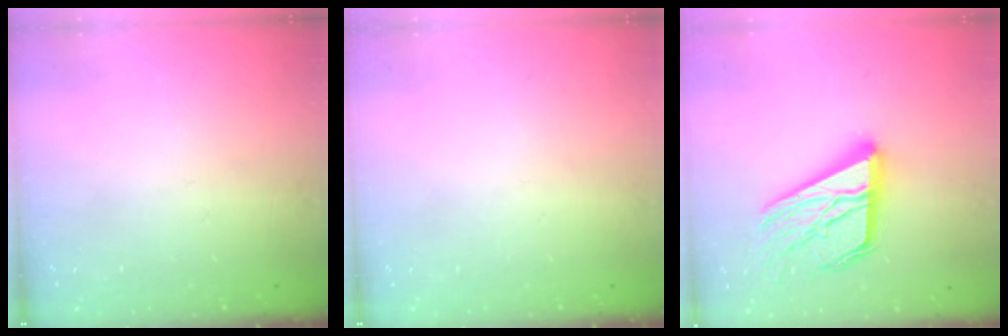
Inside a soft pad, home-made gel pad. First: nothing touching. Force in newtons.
{"total": 0.0}
{"total": 20.9, "press": 20.8, "slide": 2.2}